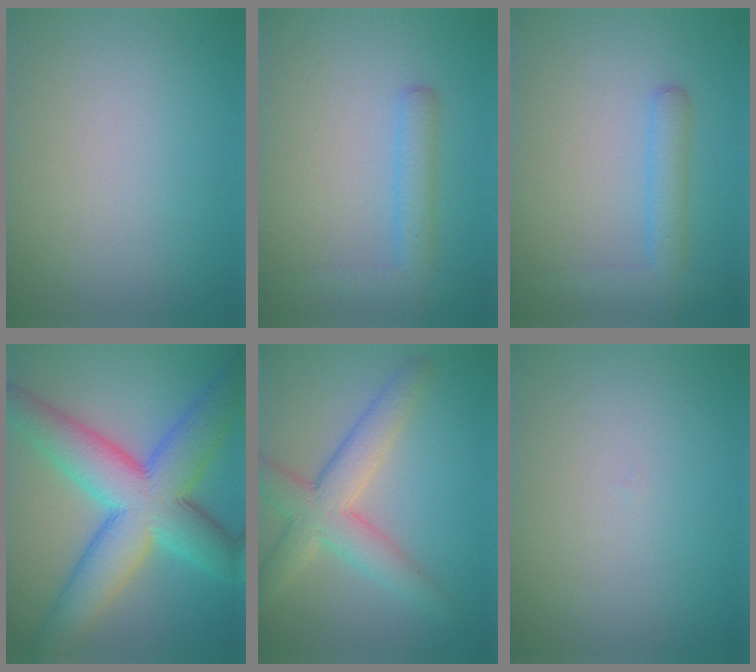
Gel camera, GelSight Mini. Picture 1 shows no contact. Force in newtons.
{"total": 2.9, "press": 2.9, "slide": 0.1}
{"total": 2.9, "press": 2.9, "slide": 0.1}
{"total": 11.6, "press": 11.6, "slide": 0.2}
{"total": 5.4, "press": 5.4, "slide": 0.4}
{"total": 0.0}